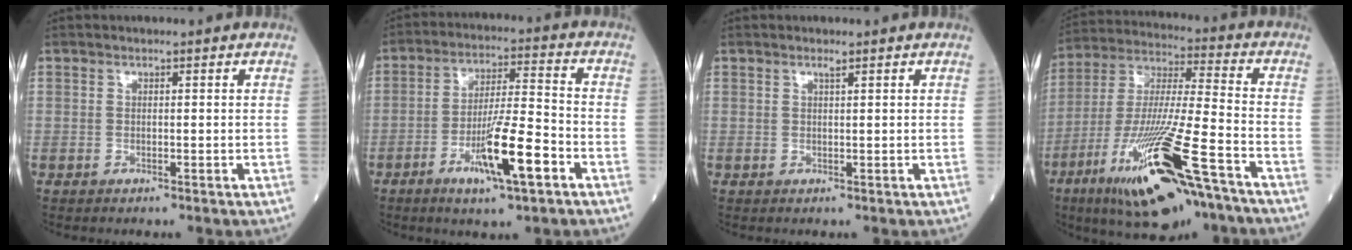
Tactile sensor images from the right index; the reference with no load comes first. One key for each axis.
{"total": 11.4, "fx": -5.0, "fy": 1.0, "fz": 10.2, "tx": -0.182, "ty": -0.009, "tz": -0.087}
{"total": 0.7, "fx": 0.5, "fy": -0.1, "fz": 0.5, "tx": -0.011, "ty": -0.002, "tz": 0.010}
{"total": 21.9, "fx": -11.9, "fy": 3.0, "fz": 18.1, "tx": -0.339, "ty": -0.041, "tz": -0.207}